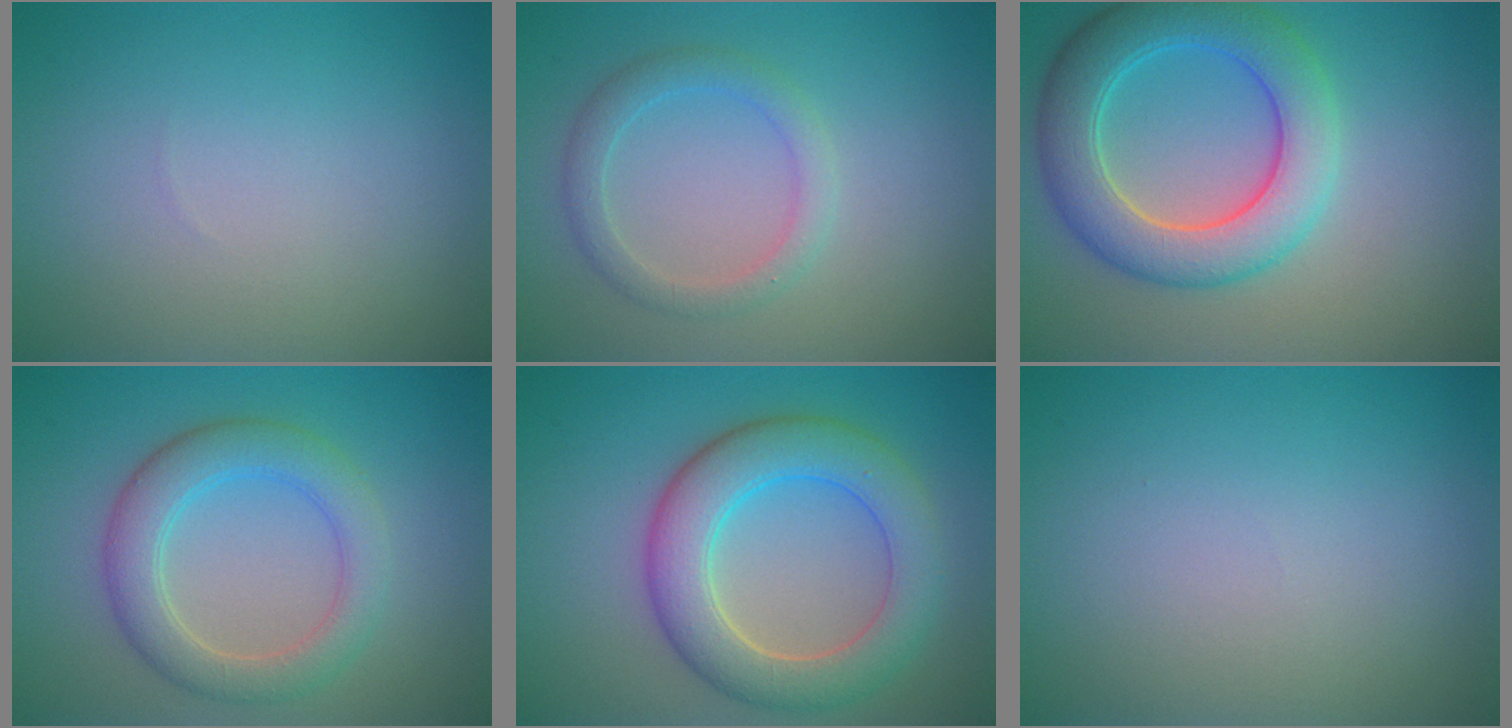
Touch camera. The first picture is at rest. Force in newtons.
{"total": 2.3, "press": 2.3, "slide": 0.1}
{"total": 6.9, "press": 6.9, "slide": 0.2}
{"total": 4.6, "press": 4.5, "slide": 0.2}
{"total": 6.7, "press": 6.7, "slide": 0.2}
{"total": 0.0}